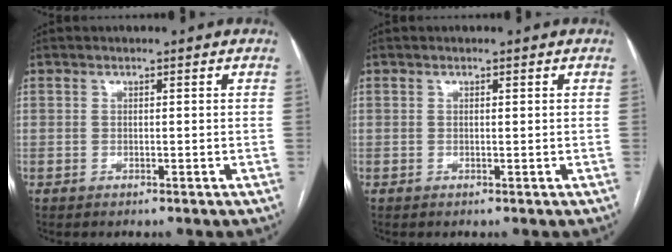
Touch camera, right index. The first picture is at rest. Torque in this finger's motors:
{"motor_torque": [-0.20, -0.19, 0.00, -0.01]}